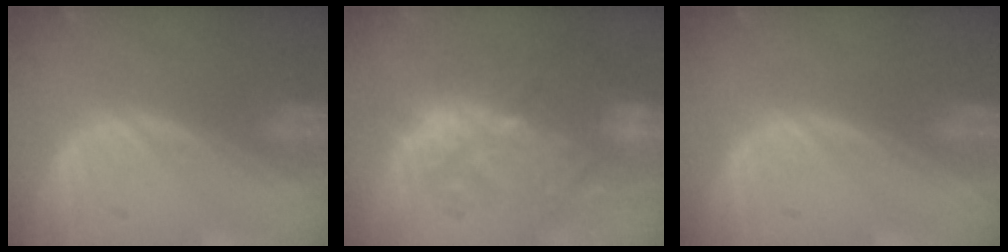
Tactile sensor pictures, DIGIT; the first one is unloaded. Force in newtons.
{"total": 11.1, "press": 9.8, "slide": 5.3}
{"total": 0.0}